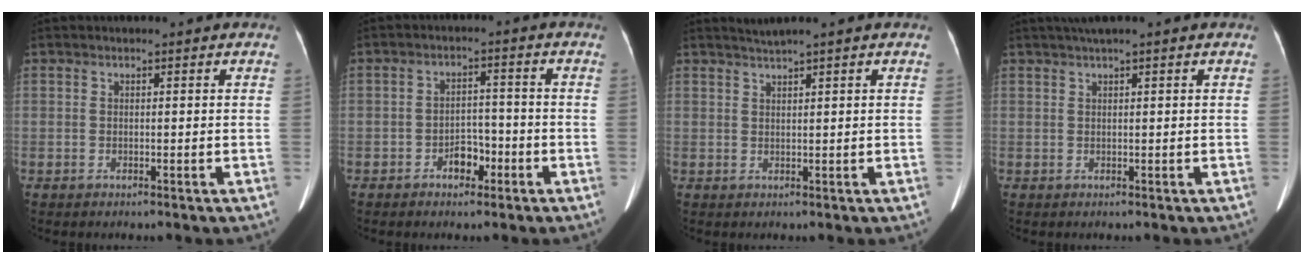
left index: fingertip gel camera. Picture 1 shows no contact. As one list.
[{"total": 3.9, "force": [-2.3, 2.2, 2.1], "torque": [-0.034, 0.008, -0.035]}, {"total": 1.8, "force": [1.5, -0.7, 0.7], "torque": [-0.016, 0.005, 0.034]}, {"total": 2.4, "force": [1.7, -0.3, 1.7], "torque": [-0.034, 0.020, 0.035]}]